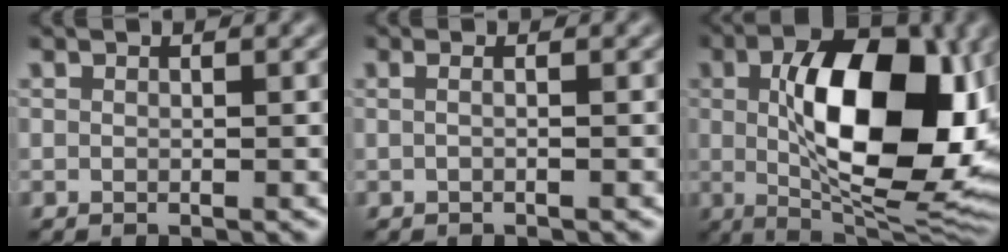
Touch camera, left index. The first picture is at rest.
{"total": 1.6, "force": [0.2, 0.8, 1.3], "torque": [-0.007, -0.005, -0.016]}
{"total": 14.1, "force": [1.0, 6.9, 12.2], "torque": [-0.166, -0.002, 0.017]}